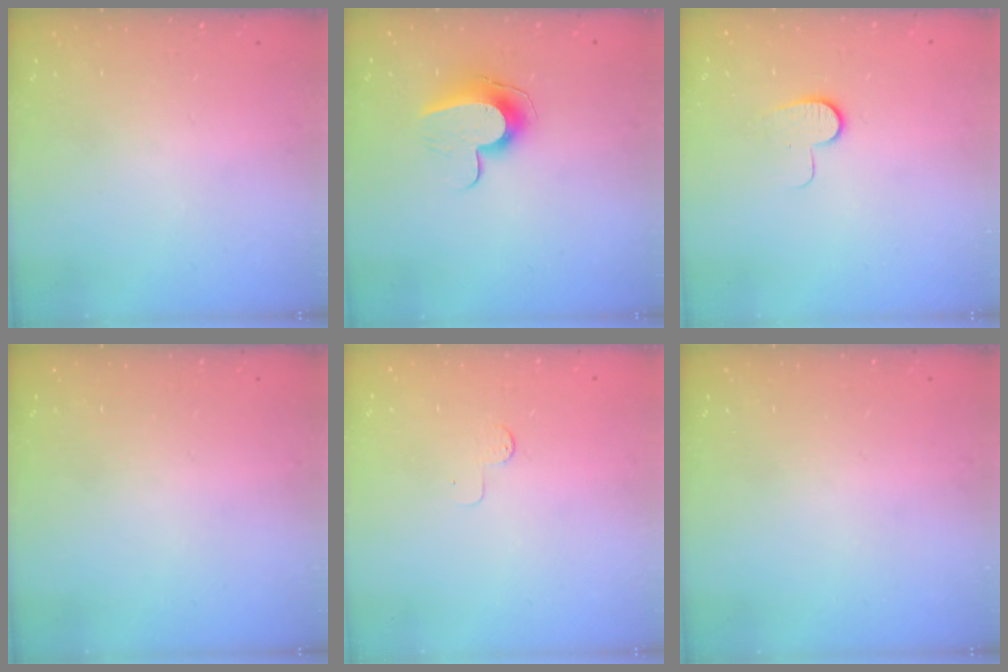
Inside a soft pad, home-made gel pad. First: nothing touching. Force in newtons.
{"total": 9.6, "press": 9.6, "slide": 0.1}
{"total": 7.0, "press": 7.0, "slide": 0.6}
{"total": 0.0}
{"total": 2.6, "press": 2.6, "slide": 0.3}
{"total": 0.0}